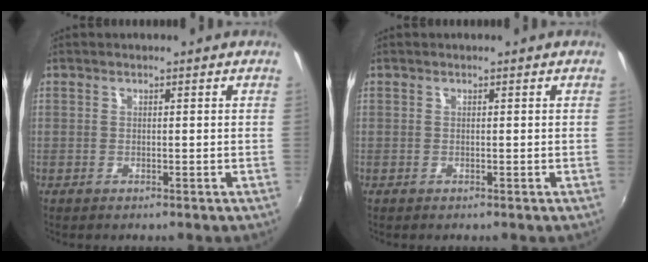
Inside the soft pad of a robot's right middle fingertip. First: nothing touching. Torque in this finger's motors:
{"motor_torque": [-0.03, 0.00, -0.01, 0.01]}